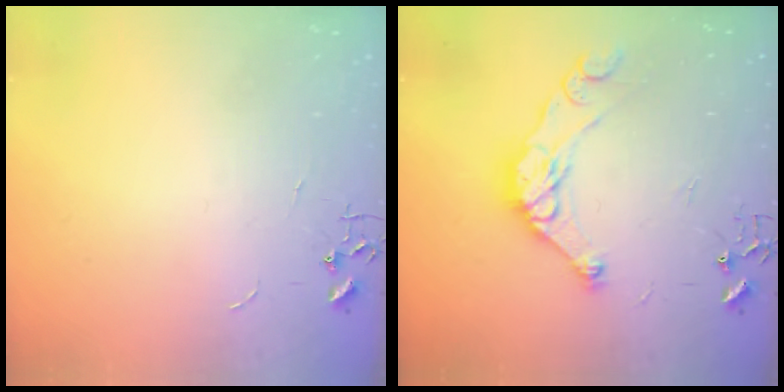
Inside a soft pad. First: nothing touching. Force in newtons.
{"total": 12.7, "press": 12.7, "slide": 0.0}